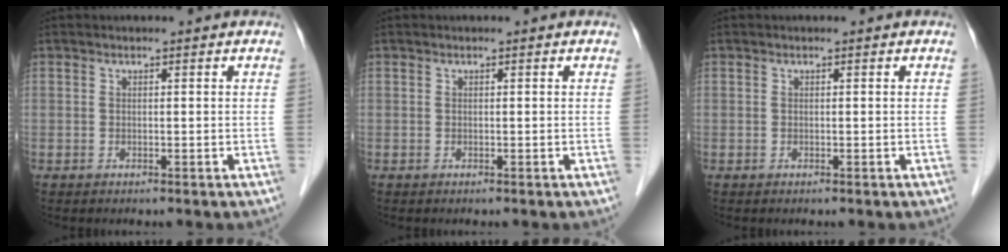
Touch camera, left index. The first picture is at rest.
{"total": 0.0}
{"total": 0.0}